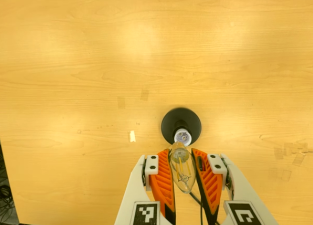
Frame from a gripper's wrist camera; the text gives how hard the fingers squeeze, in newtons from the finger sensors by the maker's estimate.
{"total": 18.9, "left": 20.5, "right": 17.4}